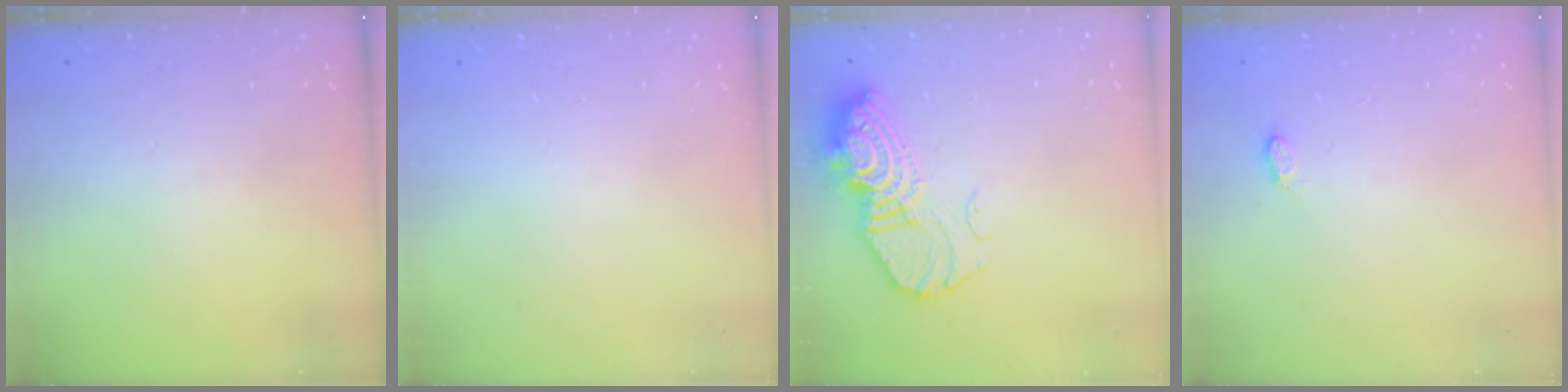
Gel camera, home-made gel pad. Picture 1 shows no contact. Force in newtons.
{"total": 0.0}
{"total": 14.3, "press": 14.2, "slide": 1.4}
{"total": 3.3, "press": 3.3, "slide": 0.4}